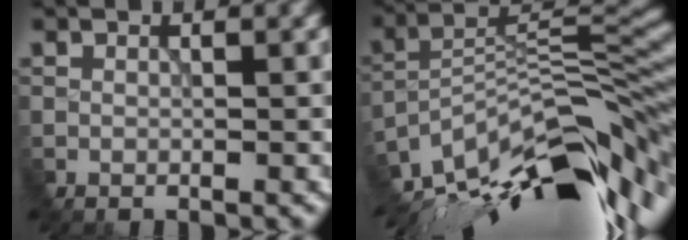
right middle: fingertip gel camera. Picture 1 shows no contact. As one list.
[{"total": 14.0, "force": [-9.7, 4.0, 9.2], "torque": [-0.194, 0.017, -0.168]}]